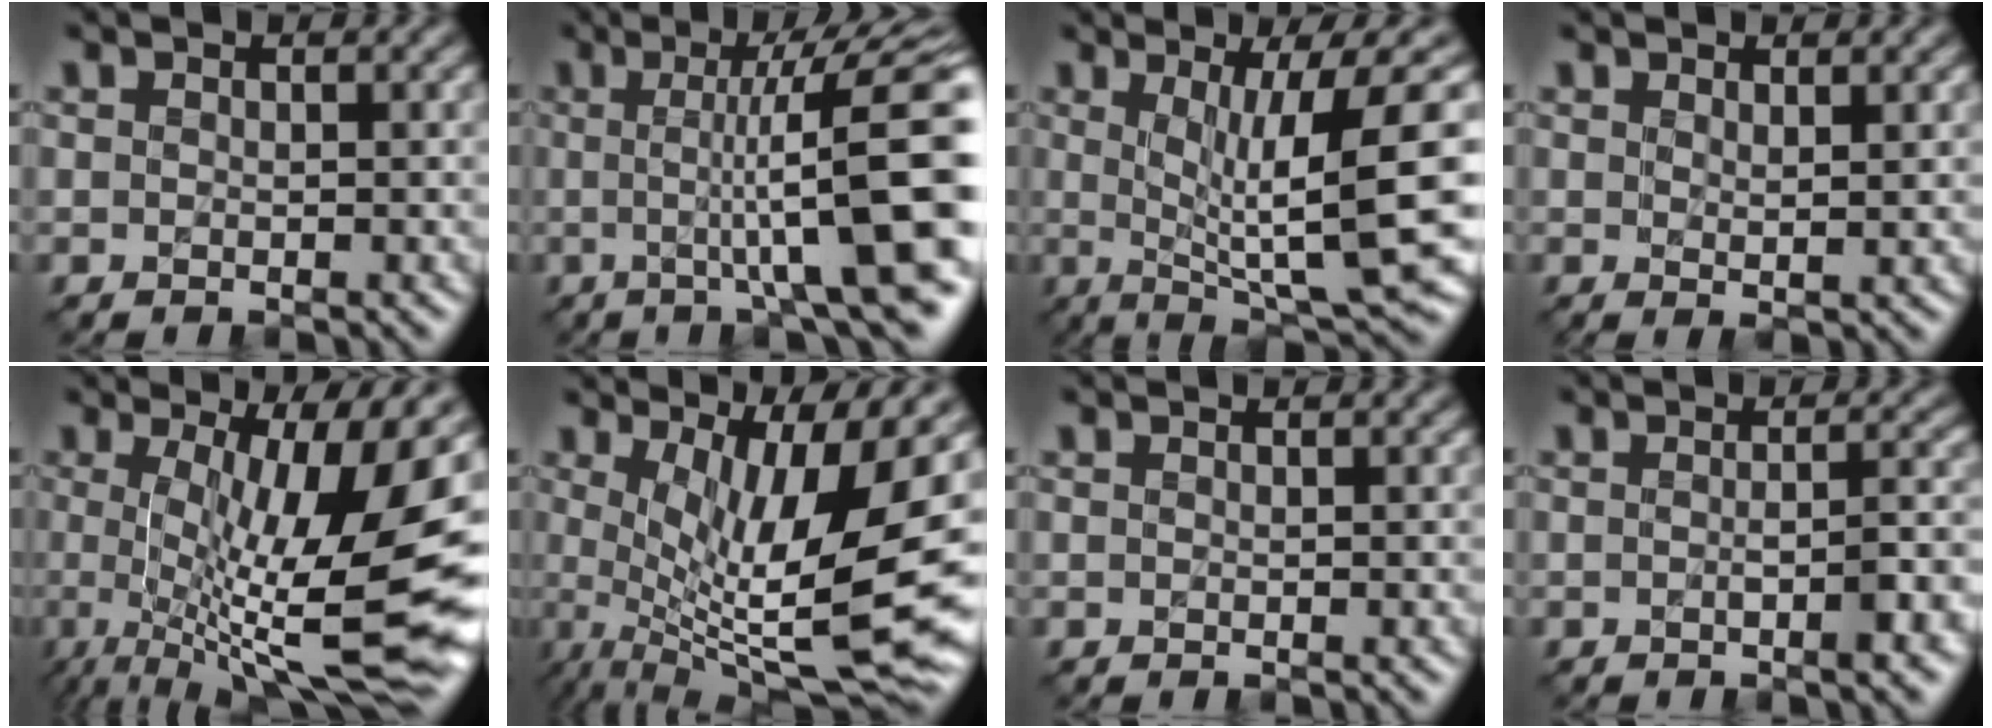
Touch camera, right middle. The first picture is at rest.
{"total": 13.8, "force": [-0.2, 3.0, 13.4], "torque": [-0.158, 0.013, -0.004]}
{"total": 10.3, "force": [1.1, 1.8, 10.1], "torque": [-0.148, -0.005, 0.022]}
{"total": 1.0, "force": [0.8, 0.0, 0.6], "torque": [-0.009, 0.001, 0.012]}
{"total": 15.0, "force": [-0.6, 3.9, 14.5], "torque": [-0.205, 0.001, -0.008]}
{"total": 13.7, "force": [0.7, 3.7, 13.2], "torque": [-0.200, -0.013, 0.018]}
{"total": 0.0}
{"total": 2.5, "force": [-1.0, 0.4, 2.3], "torque": [-0.038, 0.006, -0.020]}